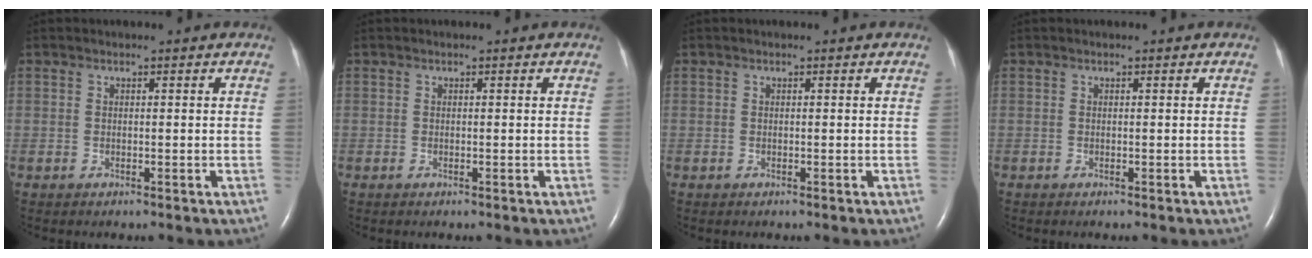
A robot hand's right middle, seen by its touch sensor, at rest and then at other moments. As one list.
[{"total": 0.0}, {"total": 0.0}, {"total": 0.0}]